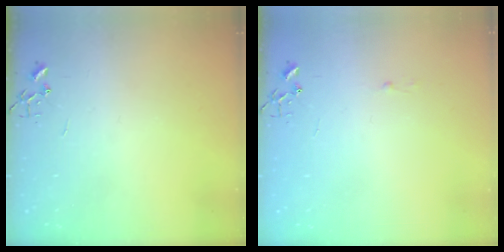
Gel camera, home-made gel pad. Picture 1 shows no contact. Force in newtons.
{"total": 1.8, "press": 1.8, "slide": 0.2}